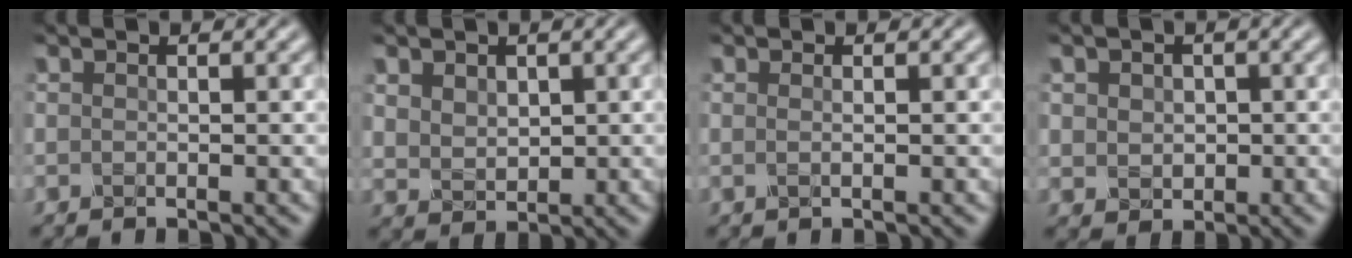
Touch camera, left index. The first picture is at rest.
{"total": 2.3, "force": [1.0, 1.8, 1.2], "torque": [-0.029, -0.006, 0.023]}
{"total": 0.7, "force": [0.1, 0.2, 0.6], "torque": [-0.011, -0.001, -0.002]}
{"total": 2.3, "force": [0.4, 2.1, 1.1], "torque": [-0.020, 0.001, 0.004]}